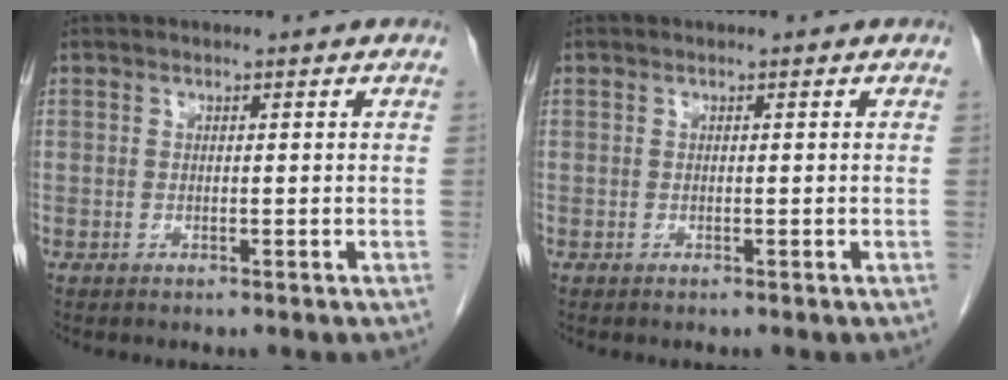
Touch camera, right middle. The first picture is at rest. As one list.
[{"total": 0.0}]